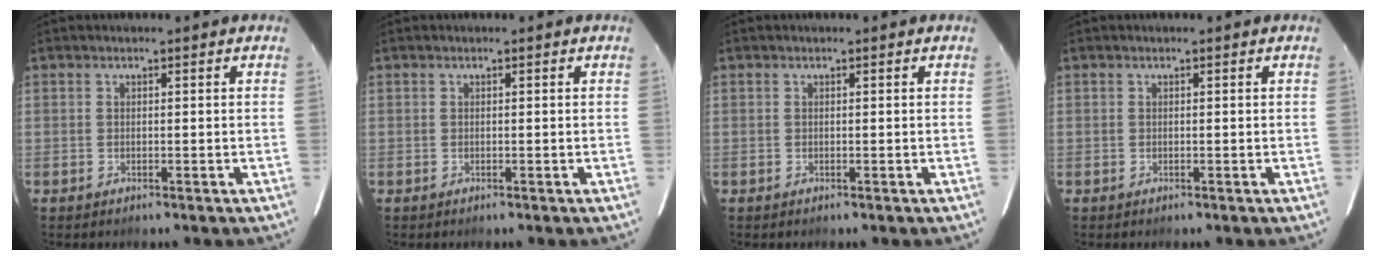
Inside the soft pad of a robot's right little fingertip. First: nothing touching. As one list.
[{"total": 0.0}, {"total": 0.0}, {"total": 0.0}]